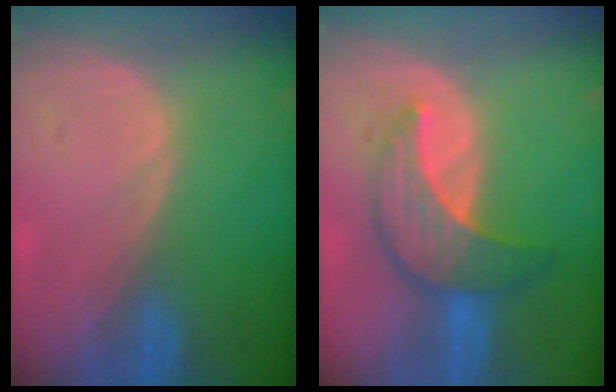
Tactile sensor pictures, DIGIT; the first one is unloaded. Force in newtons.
{"total": 7.1, "press": 7.1, "slide": 0.1}